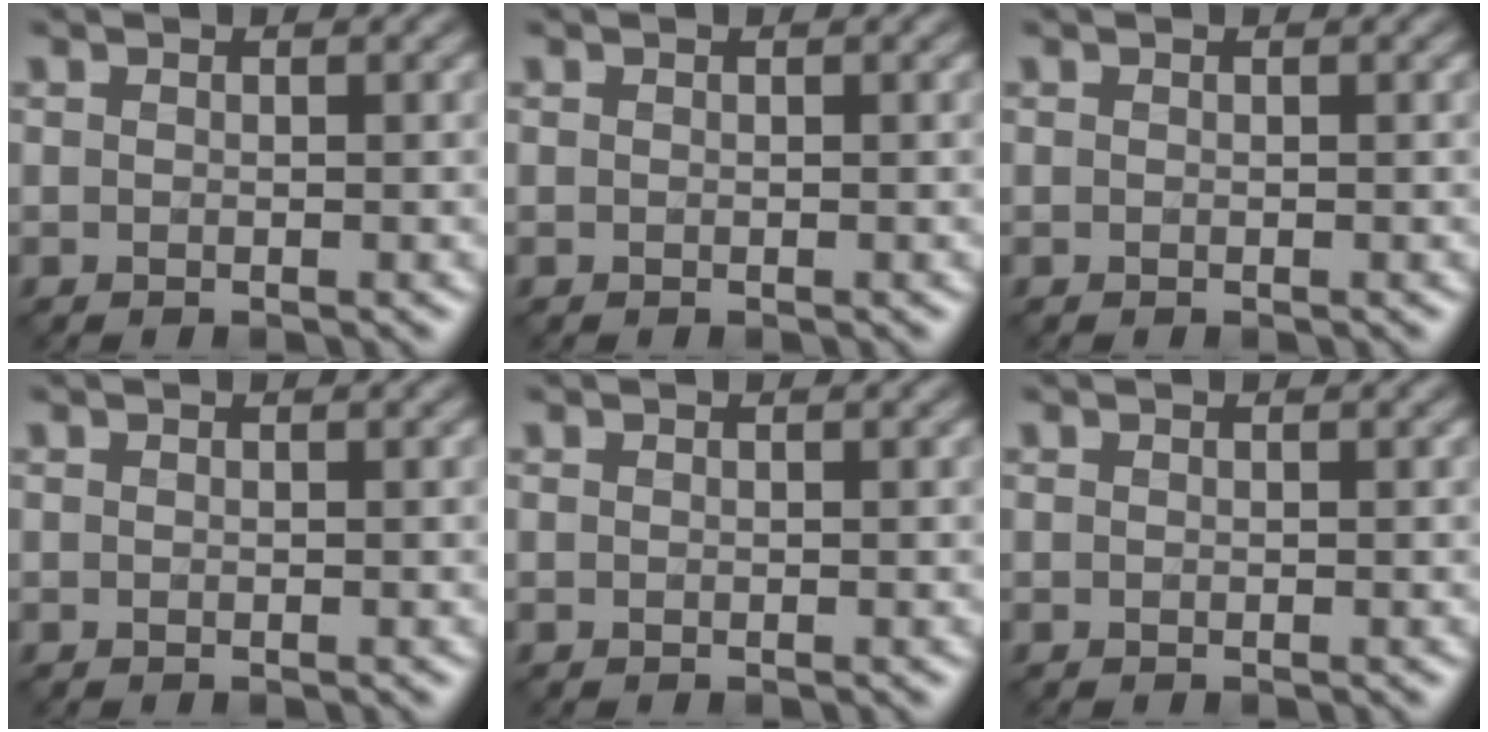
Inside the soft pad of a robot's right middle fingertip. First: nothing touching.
{"total": 0.0}
{"total": 0.0}
{"total": 0.0}
{"total": 0.0}
{"total": 0.0}